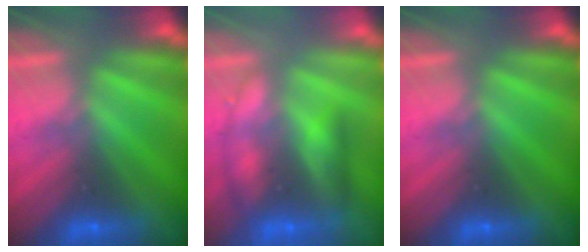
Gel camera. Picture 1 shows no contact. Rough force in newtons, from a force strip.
{"total": 2.5}
{"total": 0.0}